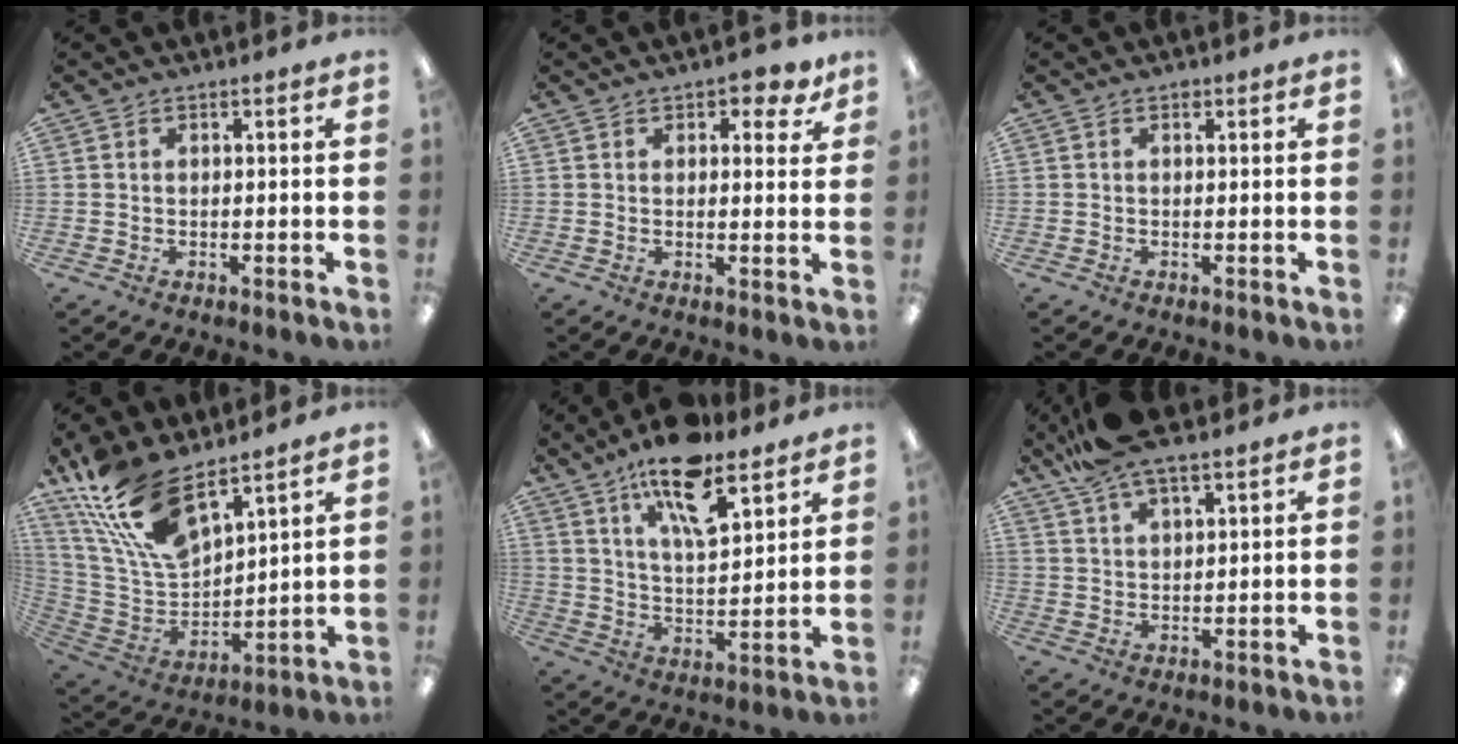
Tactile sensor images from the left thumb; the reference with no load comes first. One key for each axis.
{"total": 4.1, "fx": 2.6, "fy": 2.3, "fz": 2.1, "tx": -0.015, "ty": -0.005, "tz": 0.041}
{"total": 1.1, "fx": 0.7, "fy": 0.7, "fz": 0.6, "tx": -0.004, "ty": -0.001, "tz": 0.010}
{"total": 18.6, "fx": 13.0, "fy": 7.8, "fz": 10.8, "tx": -0.250, "ty": -0.063, "tz": 0.239}
{"total": 16.6, "fx": 11.2, "fy": 6.0, "fz": 10.6, "tx": -0.172, "ty": -0.053, "tz": 0.187}
{"total": 8.5, "fx": 7.0, "fy": 2.0, "fz": 4.4, "tx": -0.093, "ty": -0.030, "tz": 0.129}